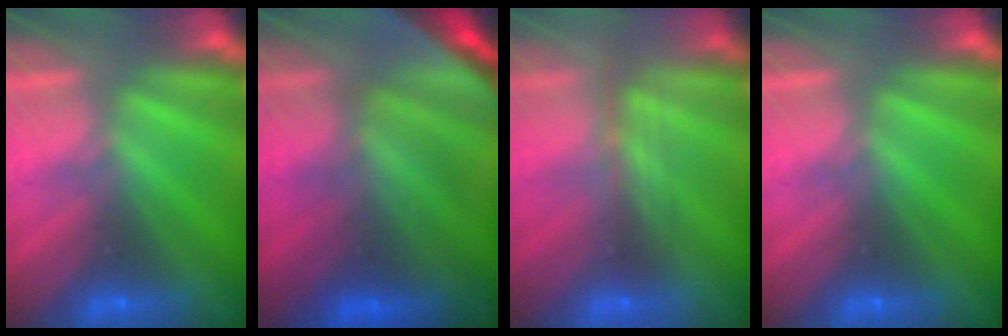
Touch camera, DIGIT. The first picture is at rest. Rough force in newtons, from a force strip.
{"total": 7.1}
{"total": 2.4}
{"total": 0.0}